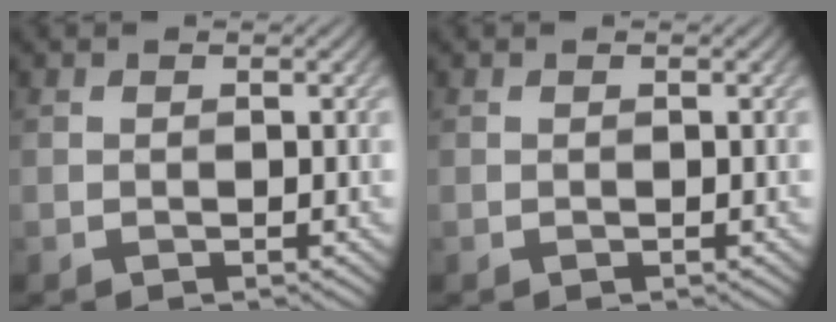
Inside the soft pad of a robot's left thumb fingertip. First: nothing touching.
{"total": 0.0}